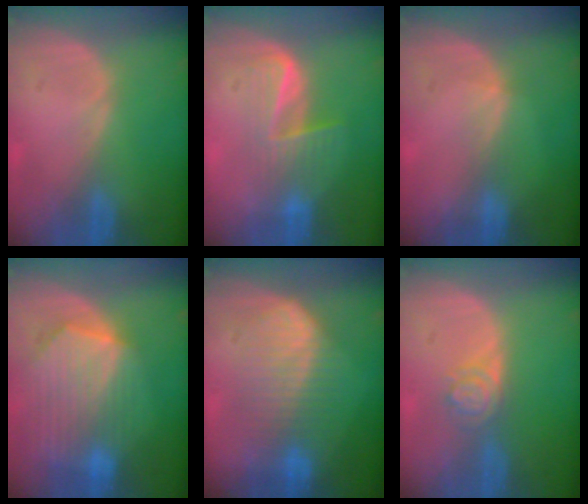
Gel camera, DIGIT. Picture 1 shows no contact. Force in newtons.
{"total": 7.0, "press": 5.7, "slide": 4.0}
{"total": 1.3, "press": 0.9, "slide": 0.9}
{"total": 10.3, "press": 9.0, "slide": 5.2}
{"total": 7.8, "press": 7.8, "slide": 0.1}
{"total": 4.0, "press": 3.4, "slide": 2.2}